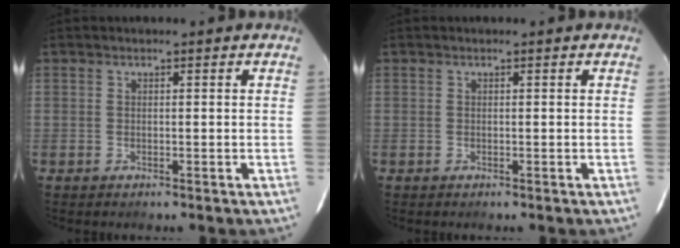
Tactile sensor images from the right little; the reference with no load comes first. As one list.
[{"total": 0.0}]